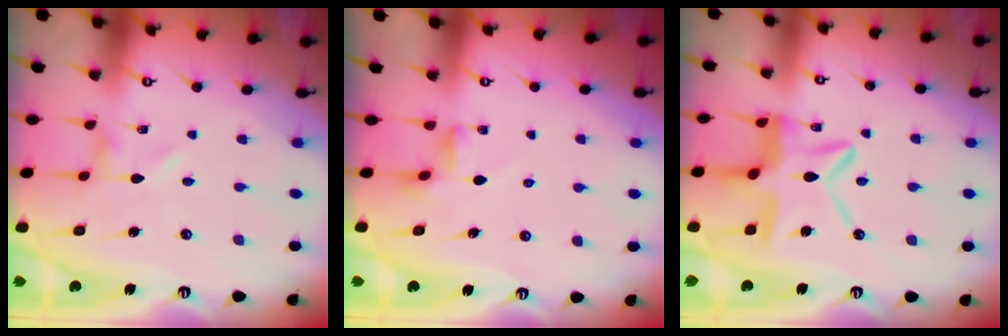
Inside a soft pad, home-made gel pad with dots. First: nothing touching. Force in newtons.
{"total": 2.3, "press": 2.3, "slide": 0.5}
{"total": 11.5, "press": 11.5, "slide": 0.6}